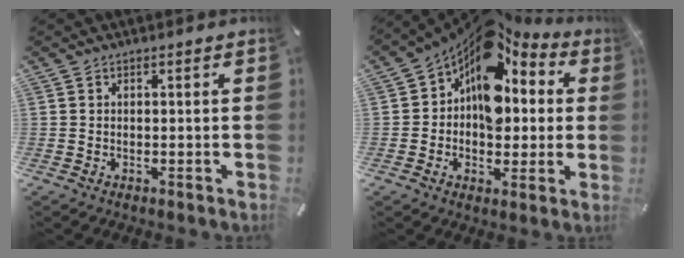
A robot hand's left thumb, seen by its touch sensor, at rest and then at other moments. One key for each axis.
{"total": 14.7, "fx": 5.4, "fy": 10.6, "fz": 8.6, "tx": -0.138, "ty": -0.051, "tz": 0.099}